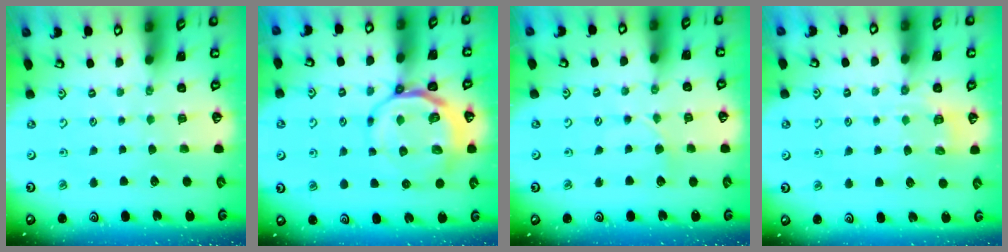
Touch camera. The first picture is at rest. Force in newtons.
{"total": 9.7, "press": 9.5, "slide": 2.3}
{"total": 2.2, "press": 2.2, "slide": 0.3}
{"total": 4.8, "press": 4.5, "slide": 1.7}